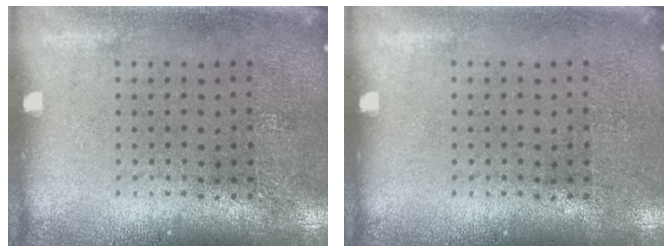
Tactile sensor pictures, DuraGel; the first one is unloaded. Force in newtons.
{"total": 0.0}